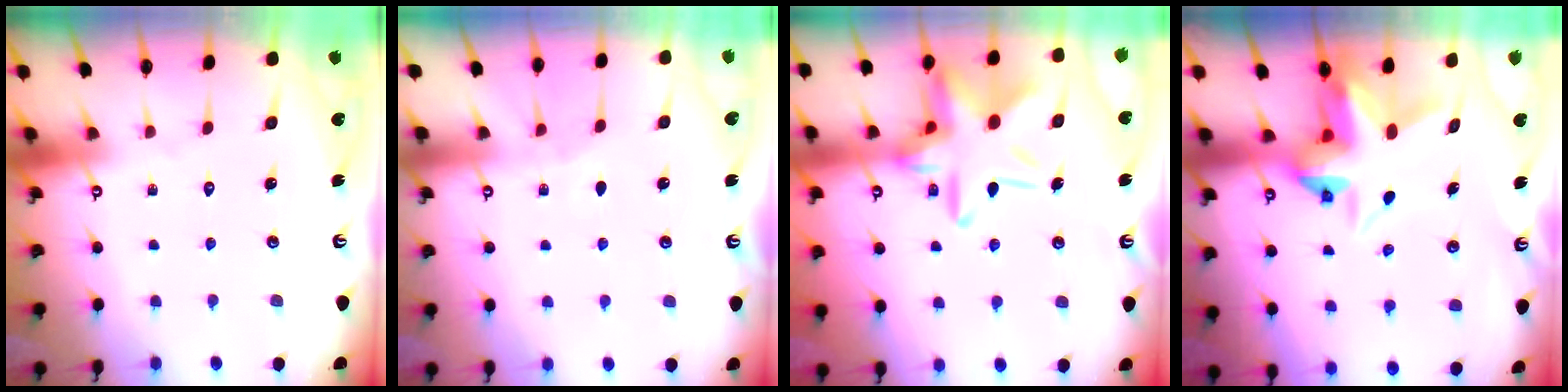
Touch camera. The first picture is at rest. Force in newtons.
{"total": 2.8, "press": 2.7, "slide": 0.4}
{"total": 19.2, "press": 19.2, "slide": 1.5}
{"total": 6.4, "press": 6.4, "slide": 0.6}